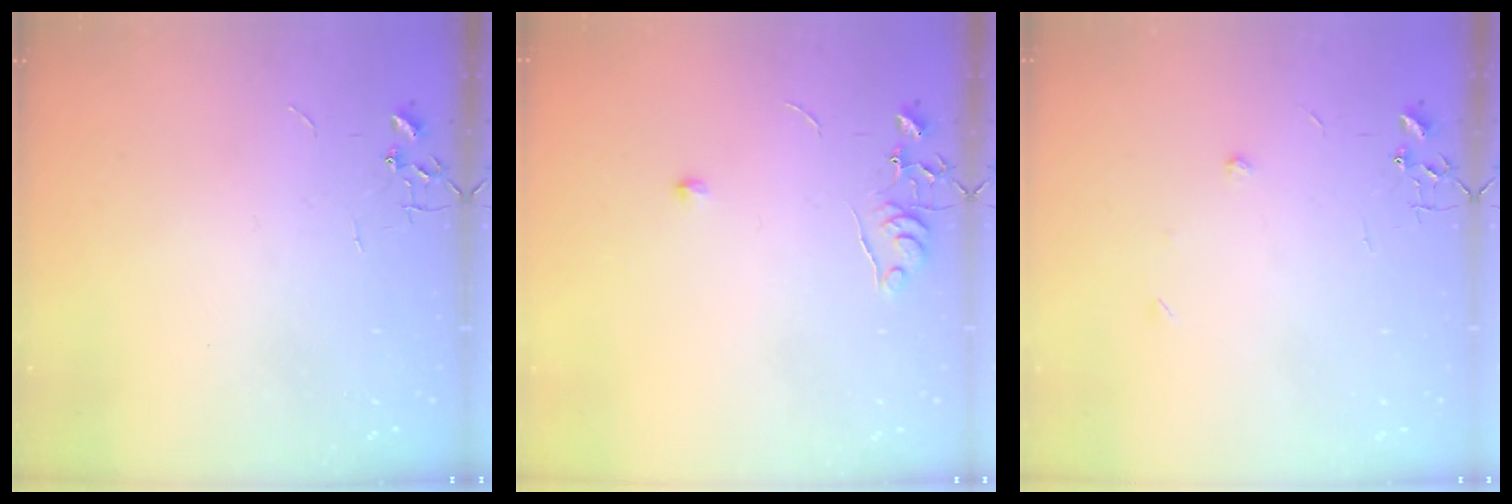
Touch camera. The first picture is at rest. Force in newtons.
{"total": 5.7, "press": 5.7, "slide": 0.8}
{"total": 4.8, "press": 4.8, "slide": 0.6}